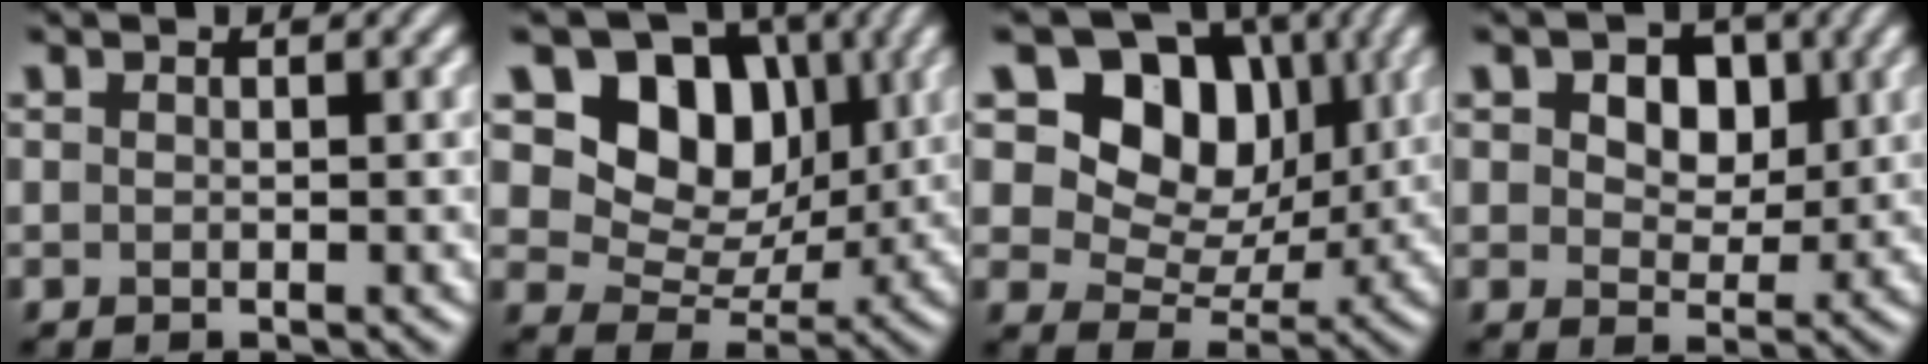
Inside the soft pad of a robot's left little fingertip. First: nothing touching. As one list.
[{"total": 9.1, "force": [2.9, 6.9, 5.2], "torque": [-0.079, -0.011, 0.041]}, {"total": 10.8, "force": [3.9, 7.9, 6.2], "torque": [-0.101, 0.008, 0.052]}, {"total": 6.0, "force": [2.2, 4.1, 3.9], "torque": [-0.064, 0.007, 0.020]}]